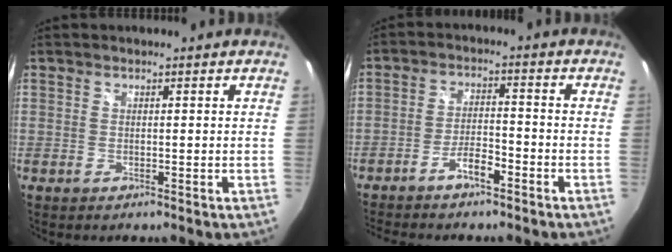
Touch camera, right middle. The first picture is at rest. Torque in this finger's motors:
{"motor_torque": [1.09, -1.05, 0.09, 0.07]}